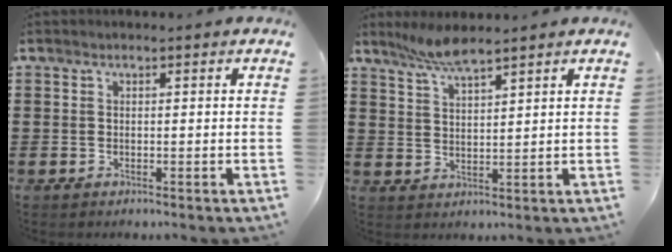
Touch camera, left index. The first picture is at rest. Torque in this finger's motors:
{"motor_torque": [0.73, 0.05, 0.31, 0.03]}